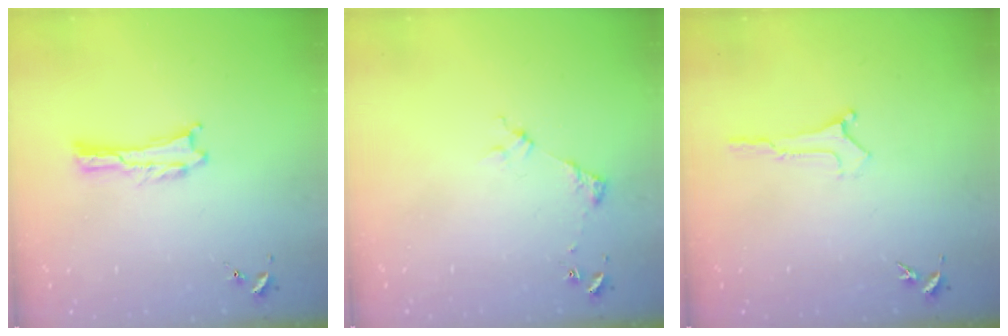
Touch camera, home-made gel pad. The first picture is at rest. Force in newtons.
{"total": 2.9, "press": 2.9, "slide": 0.4}
{"total": 0.0}